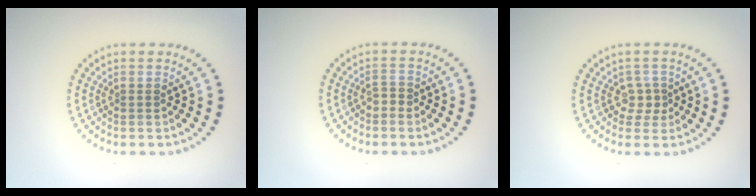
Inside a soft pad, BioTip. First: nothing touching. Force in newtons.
{"total": 1.0, "press": 0.8, "slide": 0.6}
{"total": 1.6, "press": 1.2, "slide": 1.0}